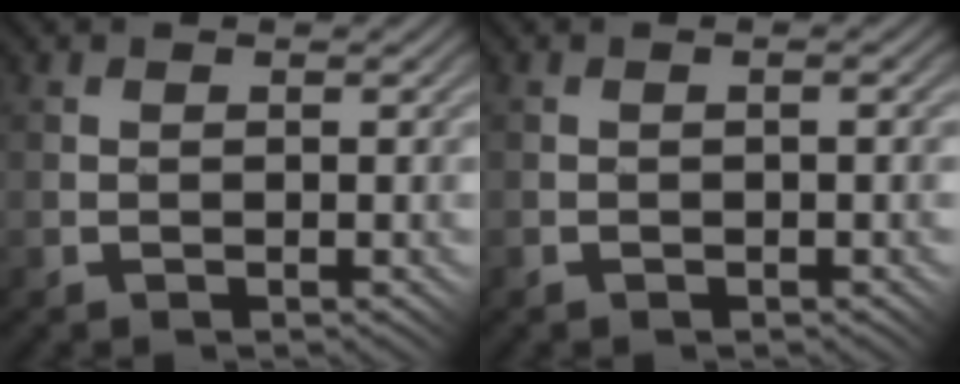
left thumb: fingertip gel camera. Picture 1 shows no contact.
{"total": 1.1, "force": [-0.5, 0.3, 0.9], "torque": [-0.015, 0.002, -0.004]}